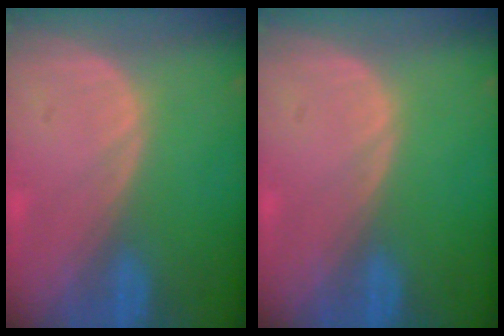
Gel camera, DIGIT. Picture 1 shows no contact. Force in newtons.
{"total": 0.0}